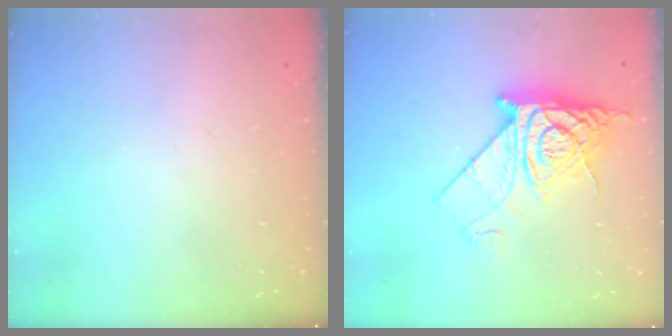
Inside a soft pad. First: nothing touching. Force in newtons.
{"total": 12.2, "press": 12.2, "slide": 1.1}